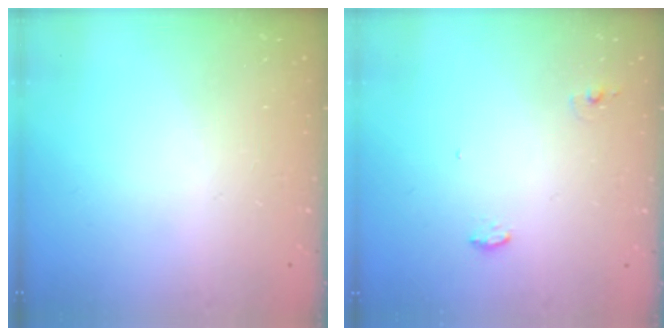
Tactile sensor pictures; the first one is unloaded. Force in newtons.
{"total": 5.1, "press": 4.5, "slide": 2.4}